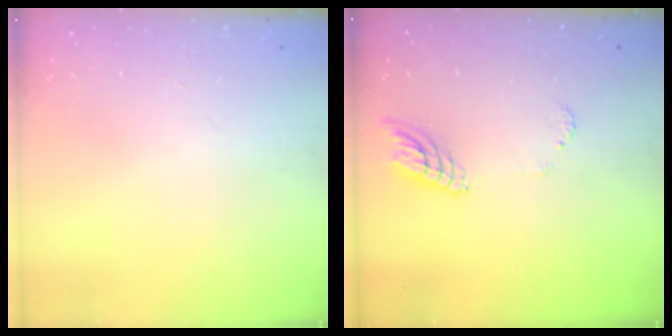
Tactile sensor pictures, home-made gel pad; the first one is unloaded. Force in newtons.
{"total": 8.5, "press": 8.4, "slide": 0.7}